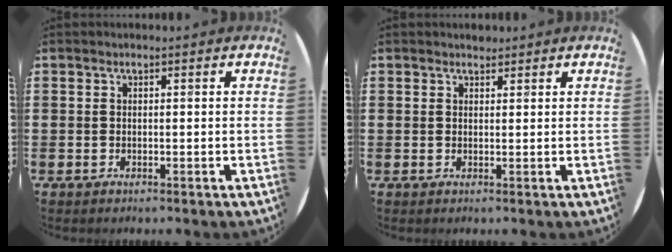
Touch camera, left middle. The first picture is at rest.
{"total": 1.0, "force": [1.0, 0.2, 0.0], "torque": [0.008, -0.002, 0.018]}